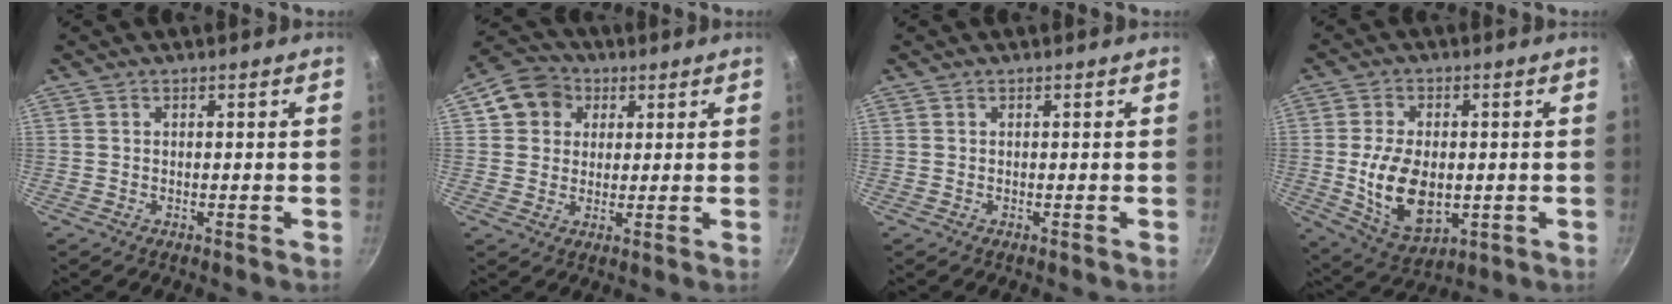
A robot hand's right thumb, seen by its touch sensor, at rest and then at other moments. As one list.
[{"total": 8.4, "force": [2.8, 7.3, 3.1], "torque": [-0.018, 0.011, 0.037]}, {"total": 0.0}, {"total": 13.2, "force": [-1.0, 8.1, 10.4], "torque": [-0.177, -0.008, -0.002]}]